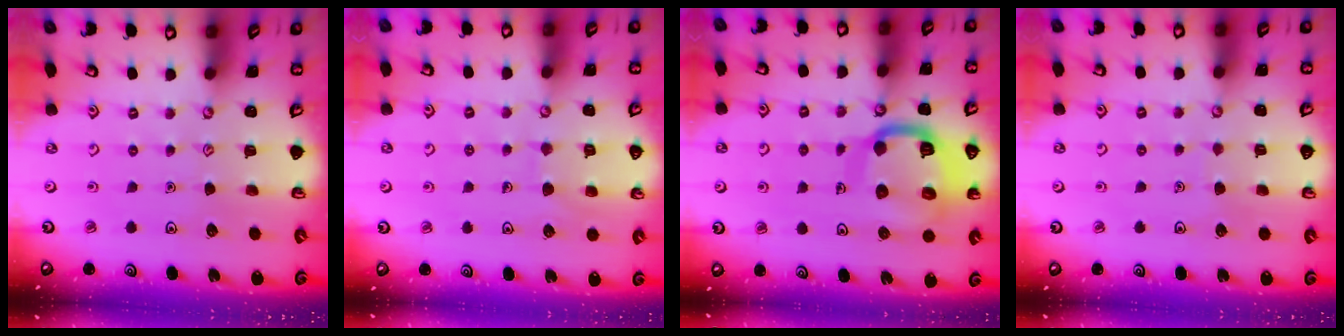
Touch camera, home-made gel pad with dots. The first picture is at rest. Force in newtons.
{"total": 6.5, "press": 6.5, "slide": 0.5}
{"total": 15.7, "press": 15.6, "slide": 1.5}
{"total": 1.3, "press": 1.3, "slide": 0.1}